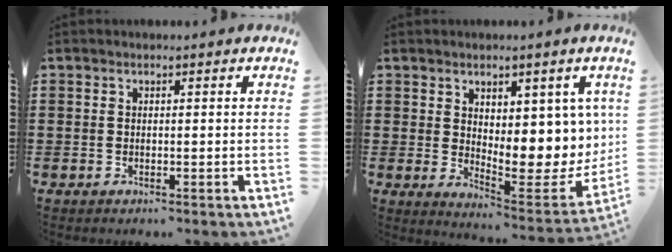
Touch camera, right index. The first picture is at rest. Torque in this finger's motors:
{"motor_torque": [2.14, 0.00, 1.05, 0.14]}